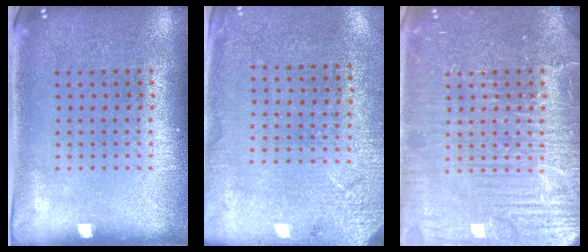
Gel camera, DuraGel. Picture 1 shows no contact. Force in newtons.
{"total": 2.6, "press": 2.5, "slide": 0.7}
{"total": 7.0, "press": 6.9, "slide": 0.9}